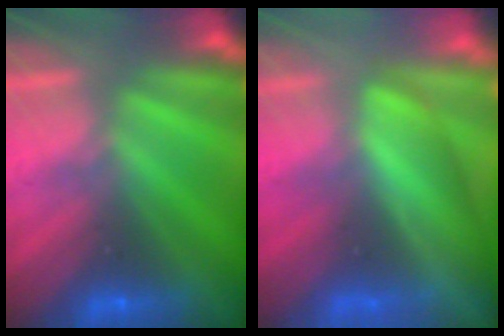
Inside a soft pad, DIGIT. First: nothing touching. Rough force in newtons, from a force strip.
{"total": 4.1}